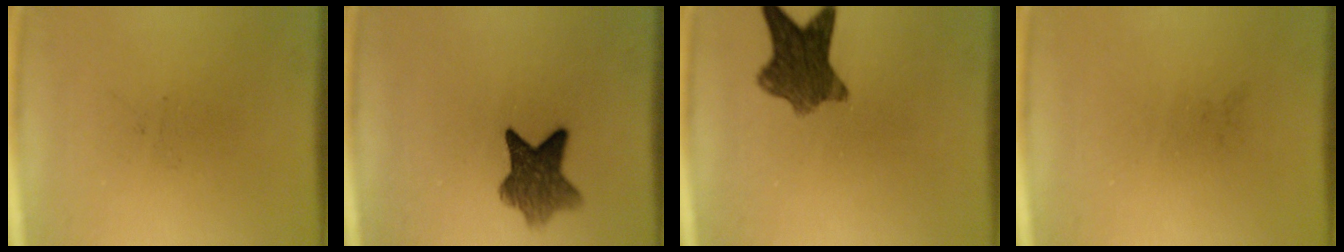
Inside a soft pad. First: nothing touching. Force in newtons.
{"total": 7.2}
{"total": 8.5}
{"total": 0.0}